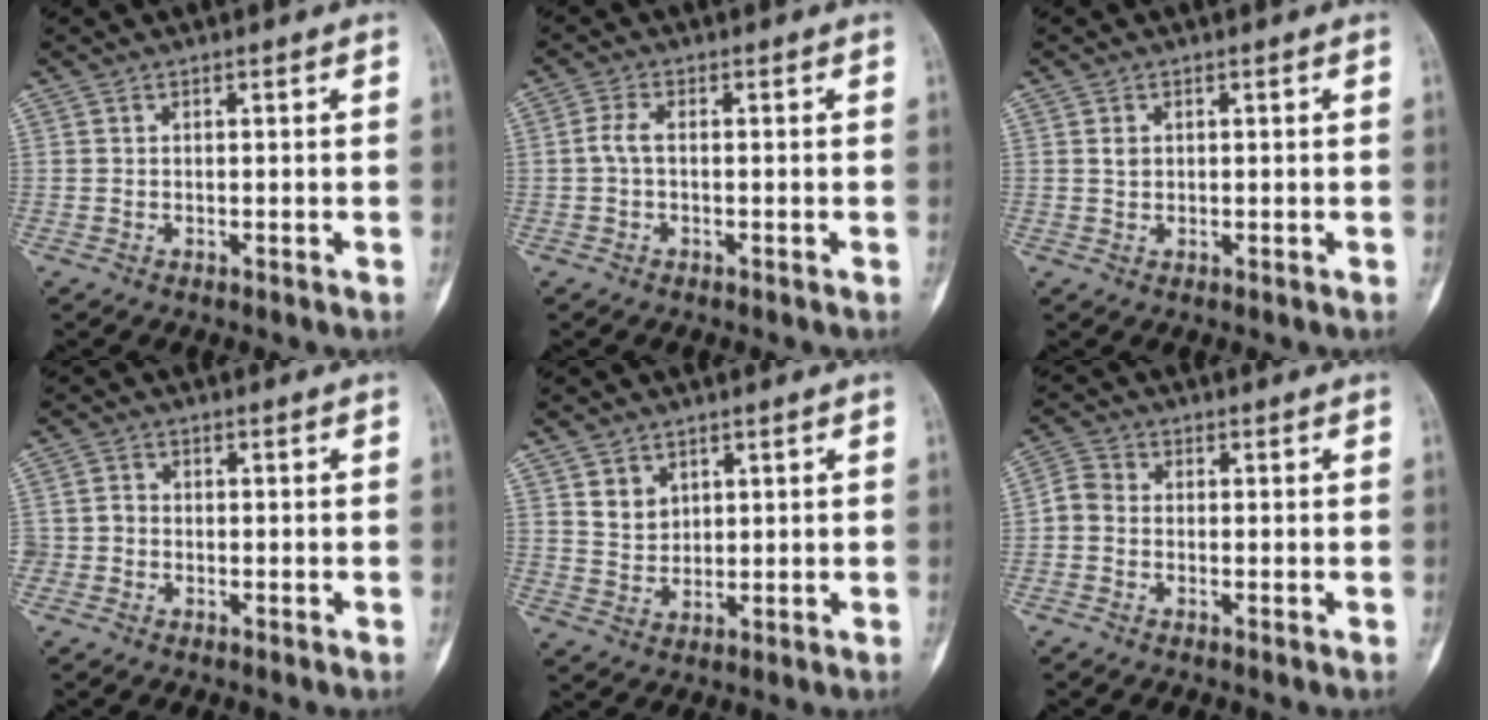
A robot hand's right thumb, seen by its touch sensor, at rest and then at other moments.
{"total": 2.4, "force": [-0.3, 1.2, 2.1], "torque": [-0.048, 0.004, -0.011]}
{"total": 1.3, "force": [0.4, 1.0, 0.7], "torque": [-0.007, 0.000, 0.007]}
{"total": 2.5, "force": [-0.9, 2.2, 0.6], "torque": [0.003, 0.011, -0.022]}
{"total": 4.0, "force": [2.1, 3.1, 1.4], "torque": [-0.008, -0.018, 0.046]}
{"total": 3.2, "force": [-0.9, 2.5, 1.8], "torque": [-0.033, 0.009, -0.032]}